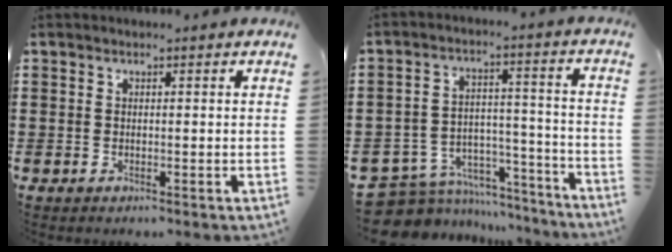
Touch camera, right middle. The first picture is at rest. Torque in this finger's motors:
{"motor_torque": [-0.30, 0.06, -0.05, -0.06]}